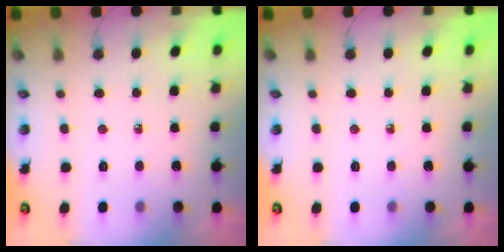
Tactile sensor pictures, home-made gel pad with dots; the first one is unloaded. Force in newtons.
{"total": 0.0}